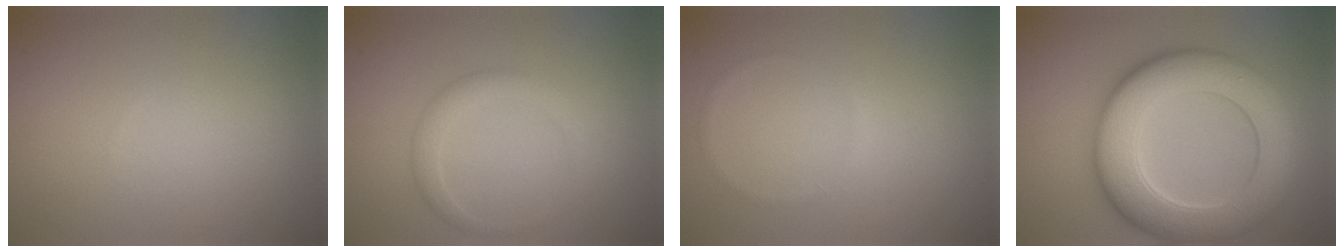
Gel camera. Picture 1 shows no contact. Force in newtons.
{"total": 1.8, "press": 1.8, "slide": 0.2}
{"total": 0.5, "press": 0.5, "slide": 0.1}
{"total": 10.3, "press": 10.3, "slide": 0.7}